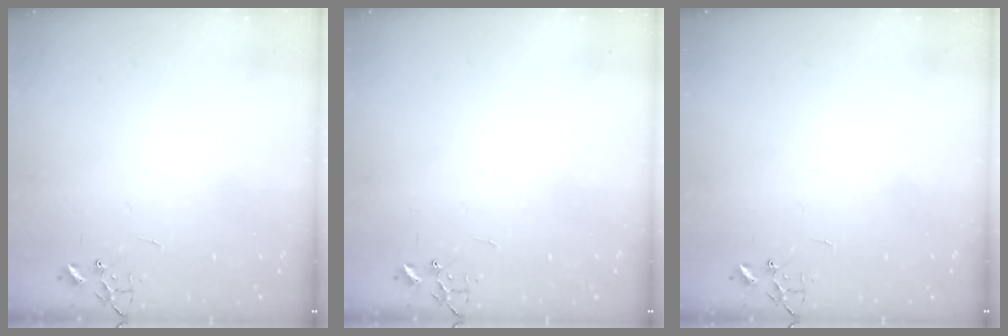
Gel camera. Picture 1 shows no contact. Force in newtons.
{"total": 0.0}
{"total": 0.0}